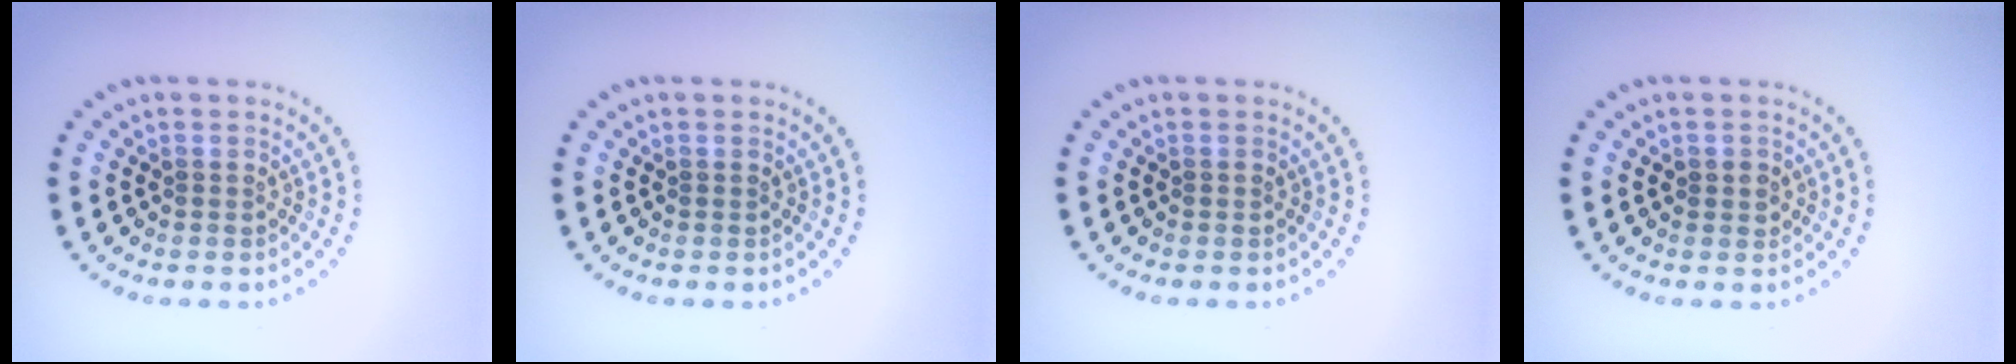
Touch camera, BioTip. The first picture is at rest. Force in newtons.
{"total": 0.0}
{"total": 0.0}
{"total": 1.1, "press": 1.1, "slide": 0.2}